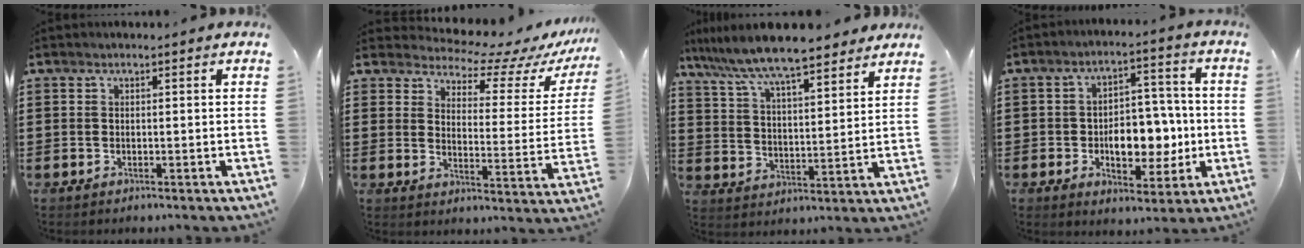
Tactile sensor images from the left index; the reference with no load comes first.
{"total": 6.4, "force": [5.9, 1.2, 2.0], "torque": [-0.047, -0.047, 0.096]}
{"total": 8.2, "force": [7.5, 0.5, 3.5], "torque": [-0.098, -0.040, 0.128]}
{"total": 8.8, "force": [-1.5, 5.4, 6.8], "torque": [-0.100, 0.009, -0.028]}